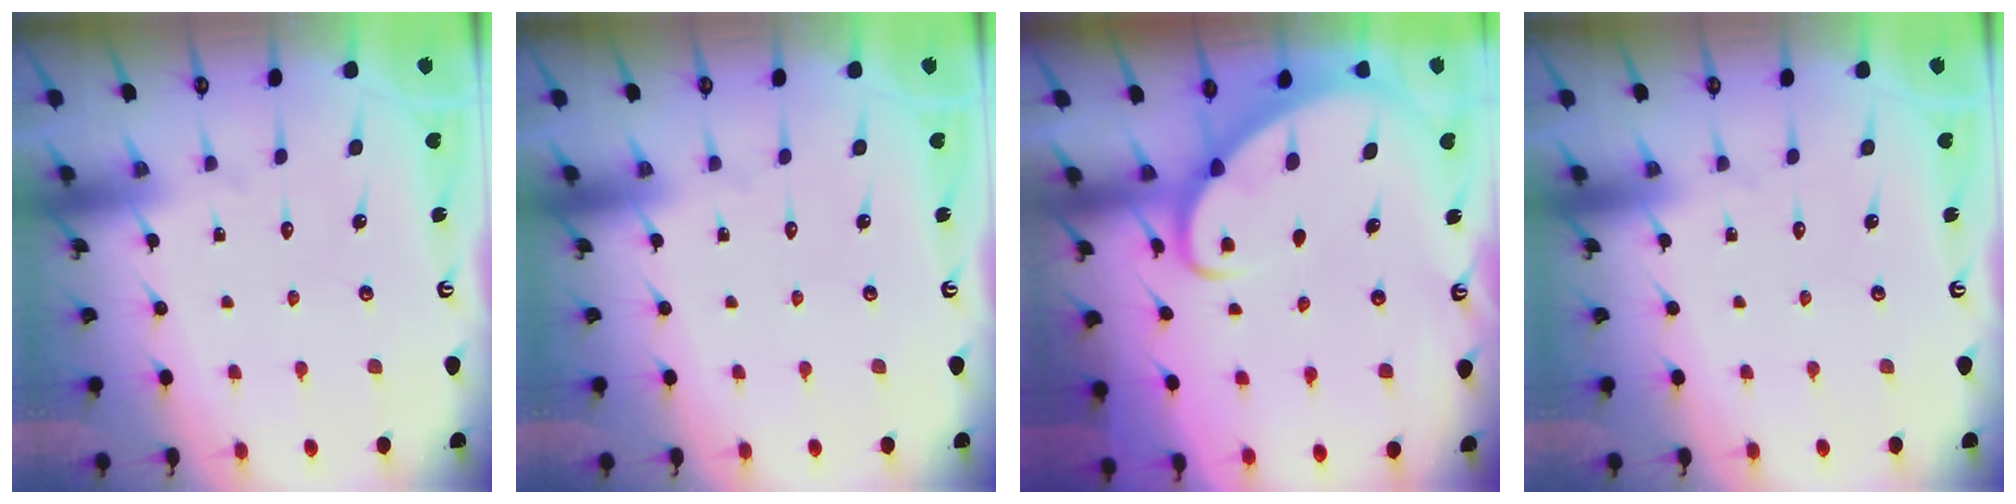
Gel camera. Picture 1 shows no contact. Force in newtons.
{"total": 0.0}
{"total": 3.3, "press": 3.3, "slide": 0.5}
{"total": 0.0}